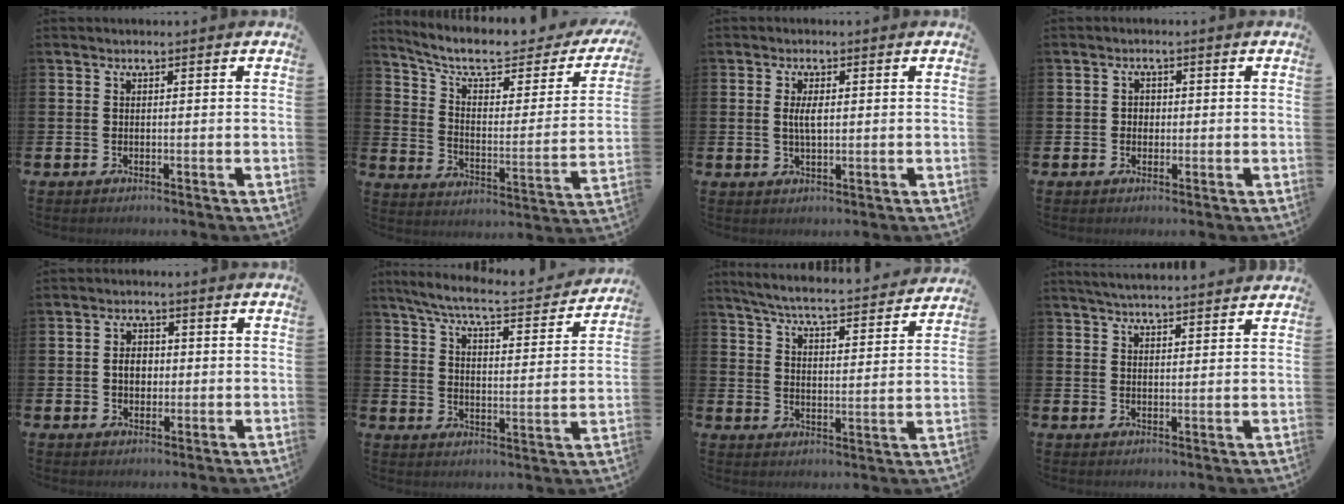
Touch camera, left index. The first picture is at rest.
{"total": 8.9, "force": [6.9, 3.0, 4.8], "torque": [-0.114, -0.045, 0.110]}
{"total": 2.8, "force": [0.4, 1.1, 2.5], "torque": [-0.050, 0.005, 0.004]}
{"total": 1.0, "force": [-0.1, 0.9, 0.4], "torque": [0.001, 0.004, -0.005]}
{"total": 3.0, "force": [-0.1, 2.2, 2.0], "torque": [-0.024, 0.003, -0.009]}
{"total": 6.6, "force": [5.9, 0.6, 2.9], "torque": [-0.084, -0.039, 0.096]}
{"total": 6.1, "force": [5.8, 0.4, 1.8], "torque": [-0.054, -0.049, 0.096]}
{"total": 3.8, "force": [3.8, -0.1, 0.5], "torque": [-0.016, -0.020, 0.068]}